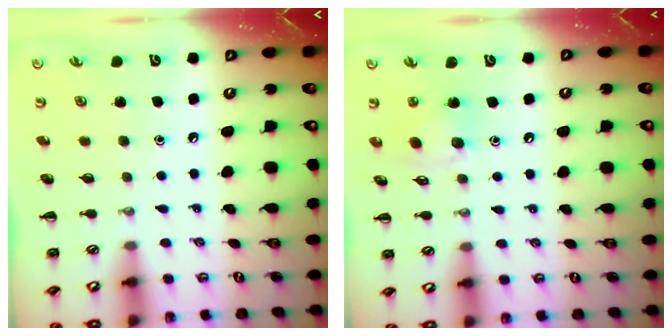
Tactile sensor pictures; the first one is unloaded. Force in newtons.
{"total": 8.2, "press": 8.2, "slide": 0.9}